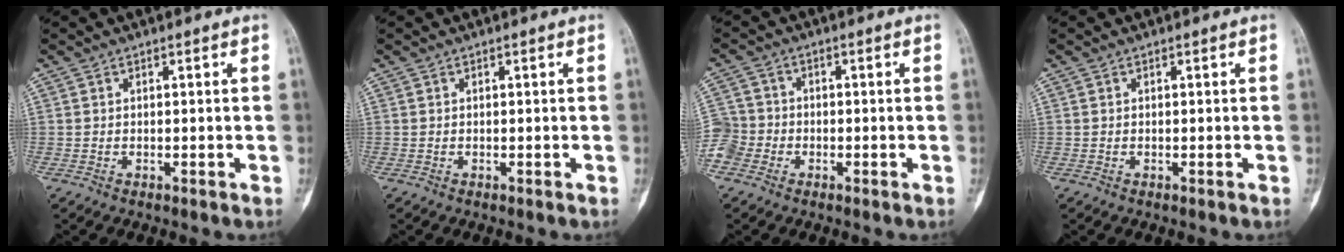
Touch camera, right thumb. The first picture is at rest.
{"total": 0.0}
{"total": 6.4, "force": [-2.8, 5.6, 1.7], "torque": [-0.035, 0.017, -0.057]}
{"total": 0.0}